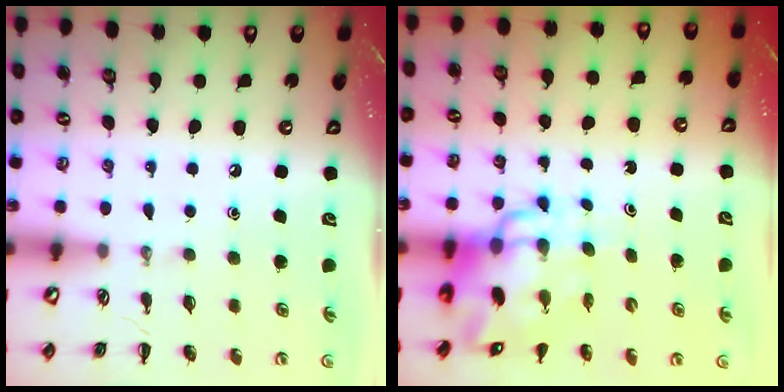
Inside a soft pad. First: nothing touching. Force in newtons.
{"total": 11.7, "press": 11.2, "slide": 3.3}